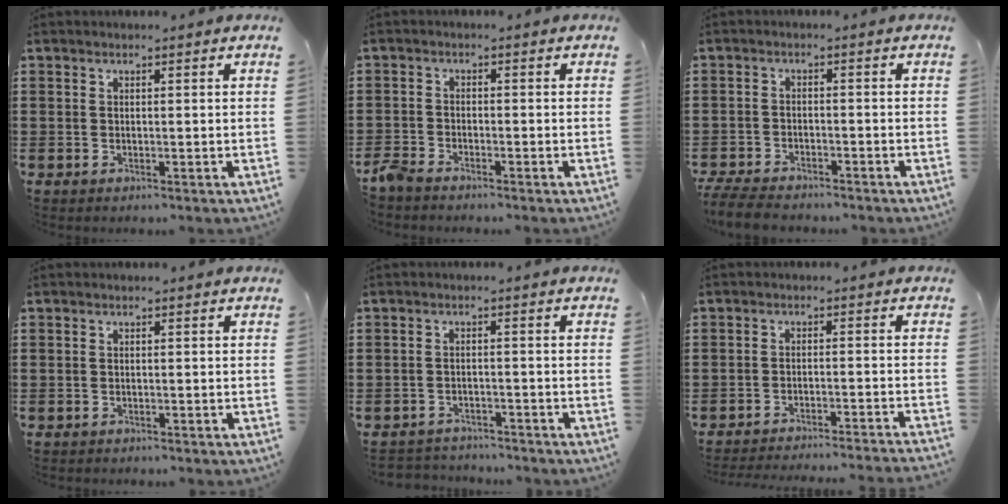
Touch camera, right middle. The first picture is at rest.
{"total": 2.6, "force": [-2.5, 0.4, 0.8], "torque": [-0.037, -0.005, -0.057]}
{"total": 4.5, "force": [-4.3, 0.8, 1.0], "torque": [-0.027, 0.000, -0.089]}
{"total": 0.6, "force": [-0.6, 0.1, -0.1], "torque": [-0.001, 0.000, -0.014]}
{"total": 2.4, "force": [-2.4, 0.4, -0.2], "torque": [-0.006, -0.004, -0.052]}
{"total": 3.1, "force": [-3.1, -0.5, 0.4], "torque": [-0.010, -0.003, -0.064]}